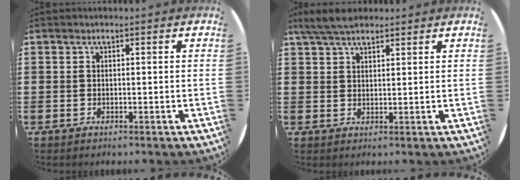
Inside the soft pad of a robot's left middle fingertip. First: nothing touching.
{"total": 4.6, "force": [3.9, 1.3, 2.1], "torque": [-0.048, -0.001, 0.071]}